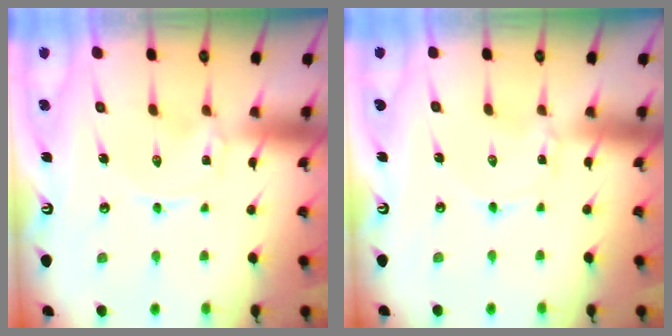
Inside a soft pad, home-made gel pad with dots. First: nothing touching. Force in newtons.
{"total": 1.4, "press": 1.4, "slide": 0.1}